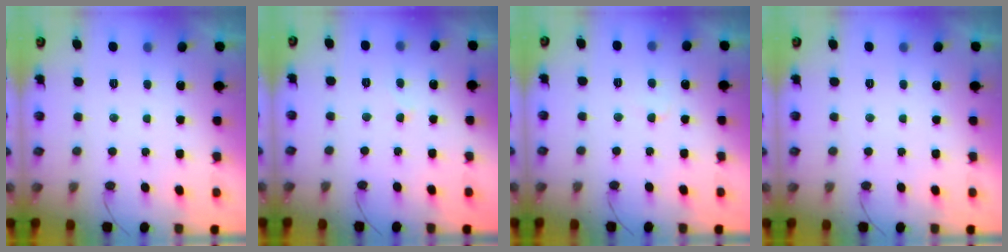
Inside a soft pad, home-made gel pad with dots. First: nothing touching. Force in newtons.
{"total": 2.9, "press": 2.9, "slide": 0.3}
{"total": 2.7, "press": 2.7, "slide": 0.2}
{"total": 0.0}